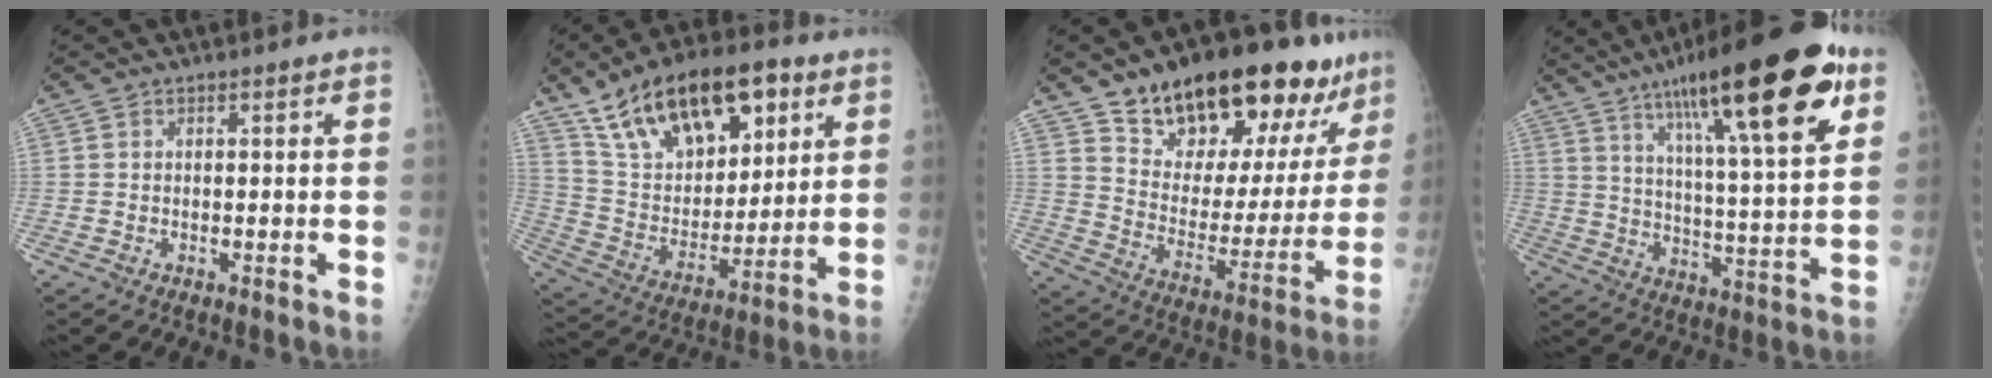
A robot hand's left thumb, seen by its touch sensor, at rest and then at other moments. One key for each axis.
{"total": 23.8, "fx": 13.1, "fy": 12.2, "fz": 15.6, "tx": -0.228, "ty": -0.028, "tz": 0.234}
{"total": 25.0, "fx": 18.0, "fy": 10.0, "fz": 14.1, "tx": -0.170, "ty": -0.079, "tz": 0.277}
{"total": 26.5, "fx": 14.2, "fy": 5.7, "fz": 21.6, "tx": -0.323, "ty": -0.028, "tz": 0.222}